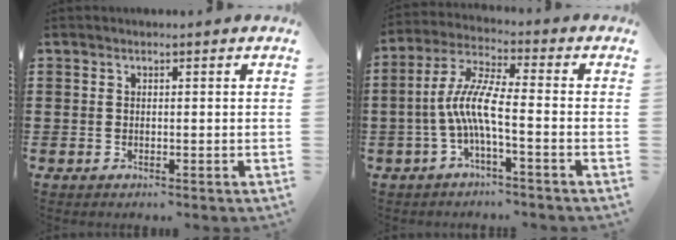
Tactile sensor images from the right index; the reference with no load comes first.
{"total": 7.7, "force": [-2.2, 1.1, 7.2], "torque": [-0.160, -0.008, -0.048]}